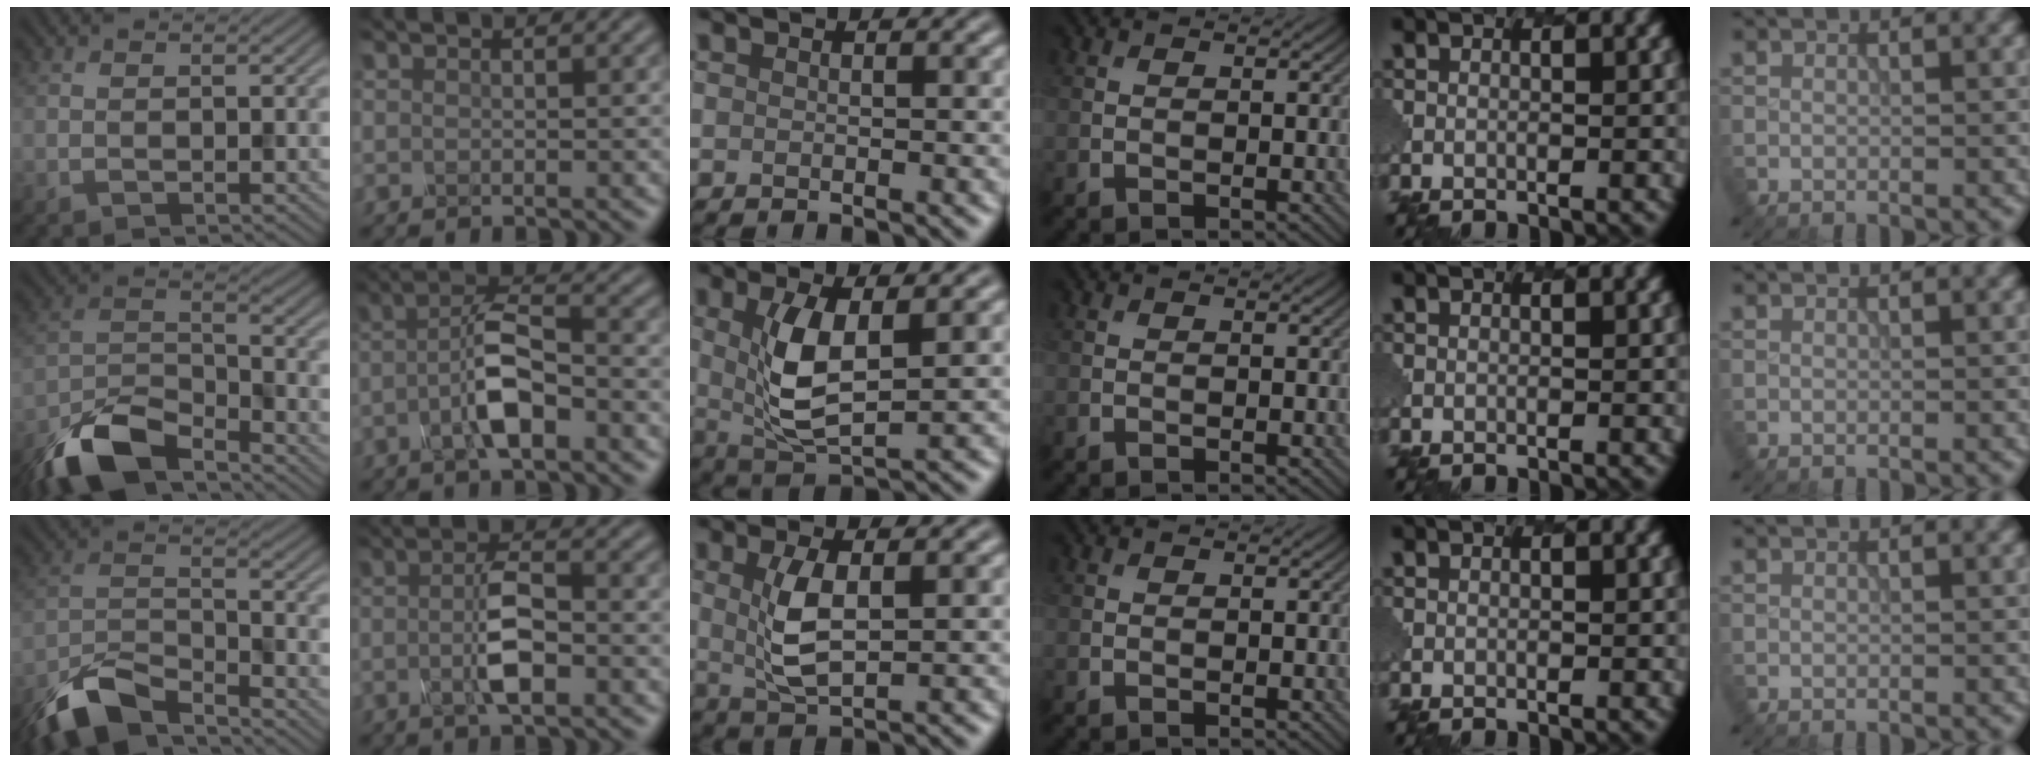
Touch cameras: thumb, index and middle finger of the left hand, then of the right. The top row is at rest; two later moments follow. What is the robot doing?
{"motion": "press", "object": "mechanical pencil"}